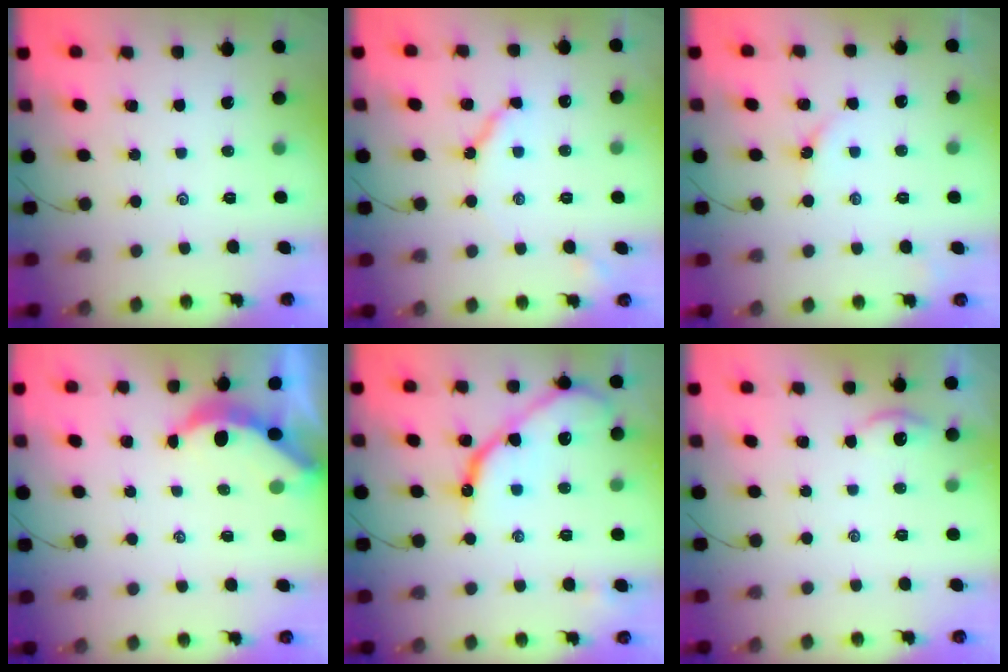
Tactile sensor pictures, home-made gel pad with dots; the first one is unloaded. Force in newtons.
{"total": 5.7, "press": 5.7, "slide": 0.8}
{"total": 2.3, "press": 2.3, "slide": 0.4}
{"total": 3.9, "press": 3.9, "slide": 0.5}
{"total": 11.7, "press": 11.6, "slide": 1.1}
{"total": 1.9, "press": 1.9, "slide": 0.2}